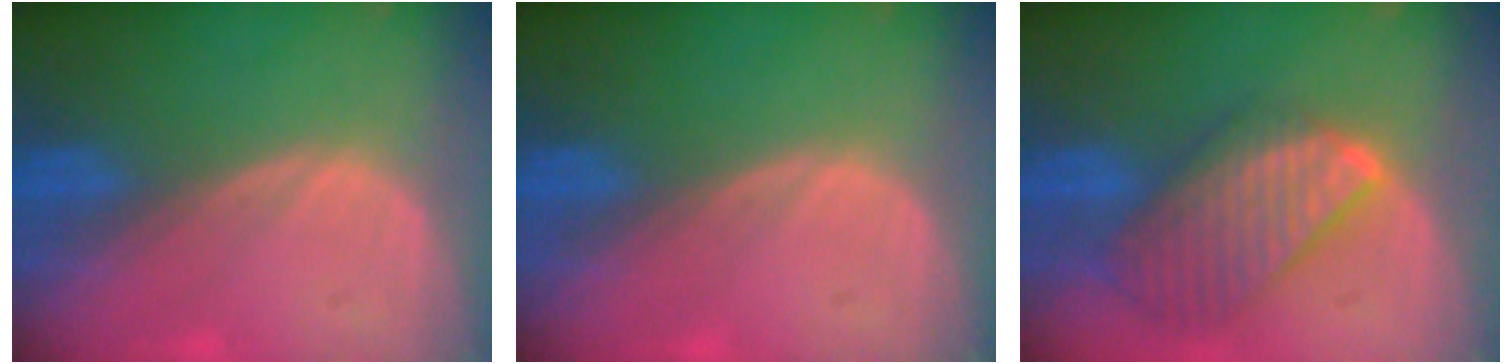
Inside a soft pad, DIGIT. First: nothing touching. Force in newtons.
{"total": 0.0}
{"total": 9.8, "press": 8.4, "slide": 5.0}